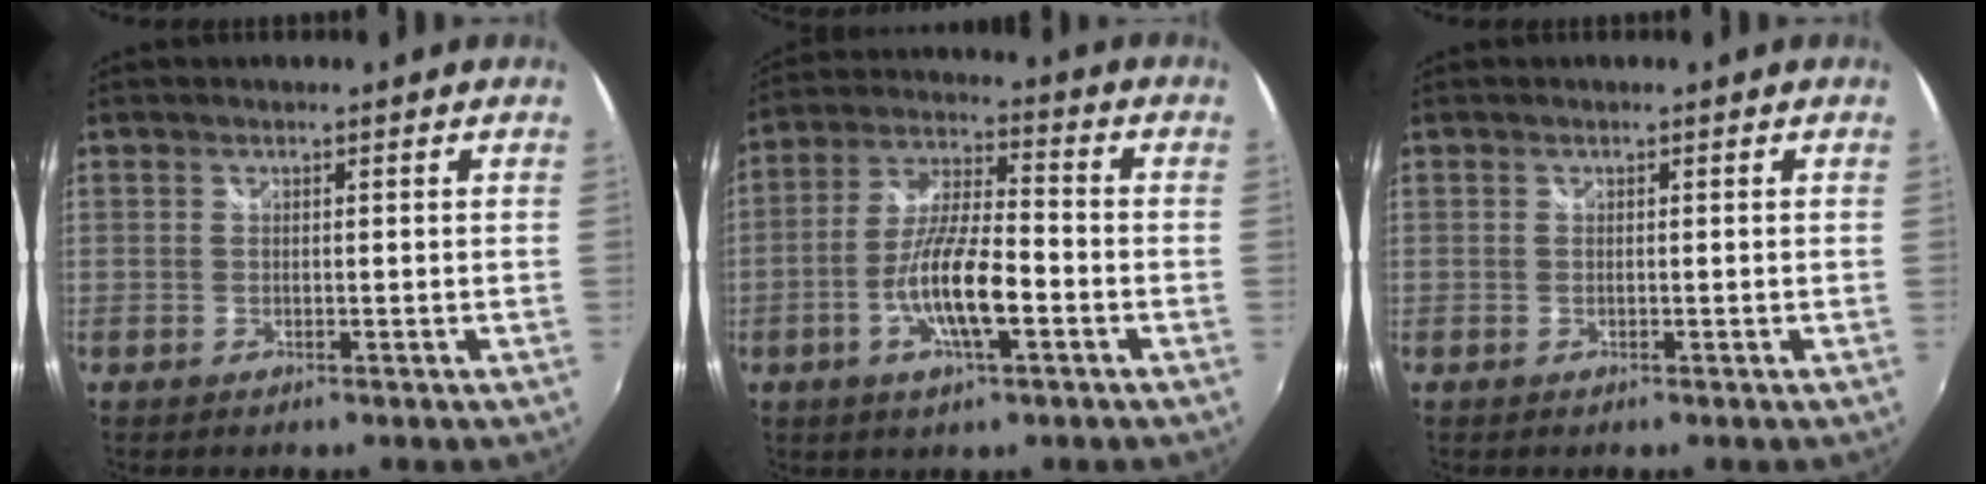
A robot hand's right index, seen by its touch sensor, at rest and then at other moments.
{"total": 11.8, "force": [-4.1, 2.8, 10.7], "torque": [-0.216, -0.003, -0.077]}
{"total": 0.0}